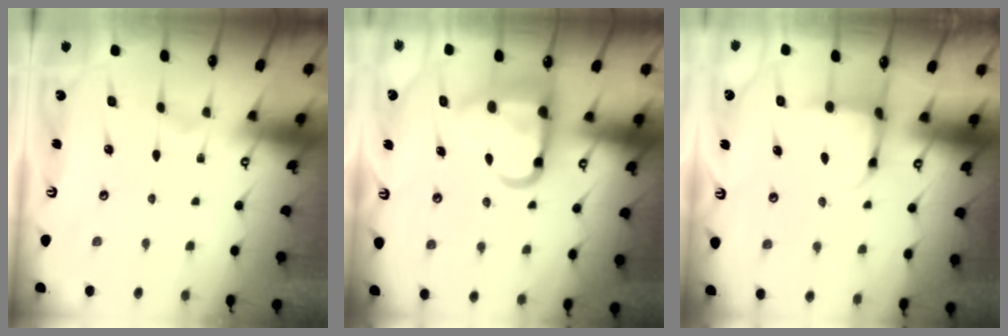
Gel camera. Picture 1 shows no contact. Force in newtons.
{"total": 12.0, "press": 11.9, "slide": 1.6}
{"total": 3.8, "press": 3.5, "slide": 1.3}